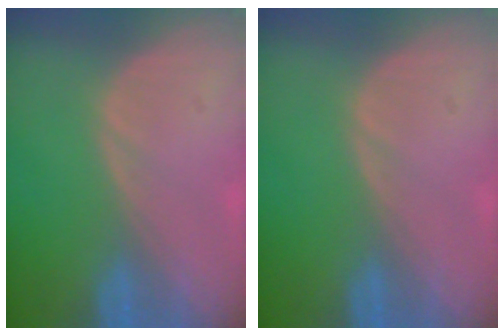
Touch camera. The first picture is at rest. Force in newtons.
{"total": 0.0}